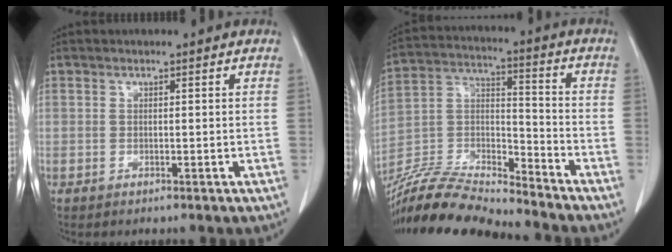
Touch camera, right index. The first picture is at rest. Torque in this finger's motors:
{"motor_torque": [0.38, -1.02, -0.43, -0.21]}